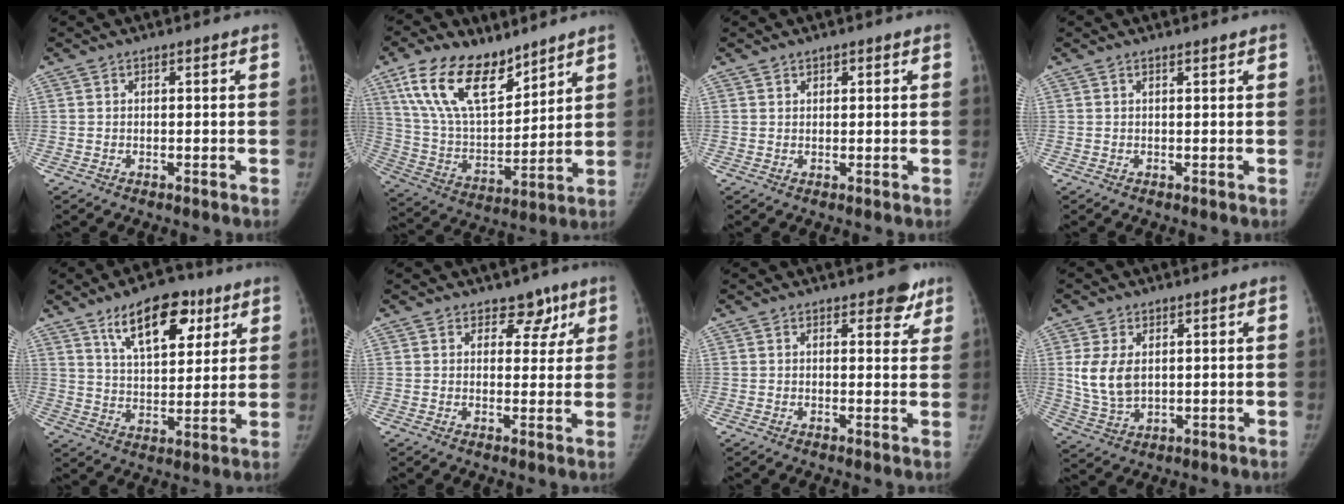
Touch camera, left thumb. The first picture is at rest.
{"total": 19.0, "force": [12.0, 9.2, 11.4], "torque": [-0.173, -0.055, 0.236]}
{"total": 1.4, "force": [0.9, 0.9, 0.5], "torque": [0.007, -0.003, 0.011]}
{"total": 0.7, "force": [0.6, 0.1, 0.3], "torque": [-0.004, -0.004, 0.013]}
{"total": 14.5, "force": [8.1, 7.2, 9.7], "torque": [-0.111, -0.035, 0.134]}
{"total": 4.9, "force": [3.1, 3.4, 1.7], "torque": [0.018, -0.013, 0.040]}
{"total": 4.1, "force": [2.9, 2.2, 2.0], "torque": [0.010, -0.013, 0.033]}
{"total": 8.1, "force": [1.5, 5.3, 5.9], "torque": [-0.107, -0.009, 0.043]}